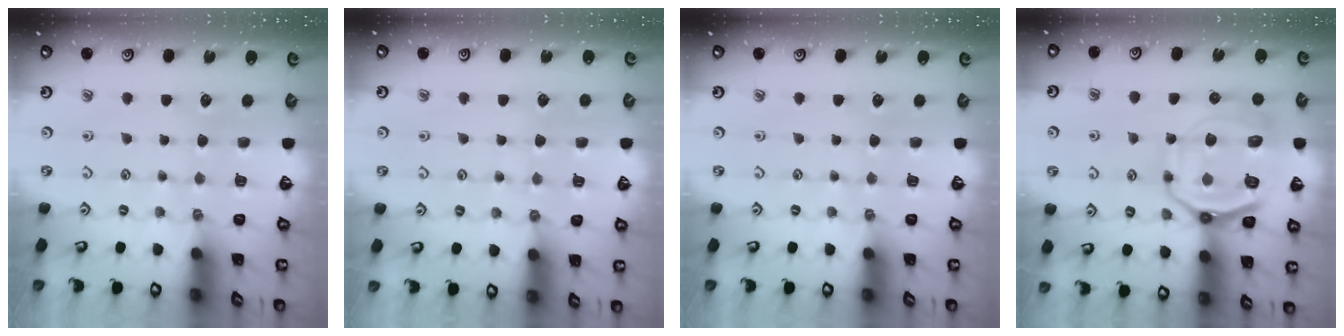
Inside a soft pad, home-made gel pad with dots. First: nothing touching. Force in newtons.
{"total": 2.7, "press": 2.7, "slide": 0.5}
{"total": 0.0}
{"total": 16.0, "press": 15.9, "slide": 2.0}